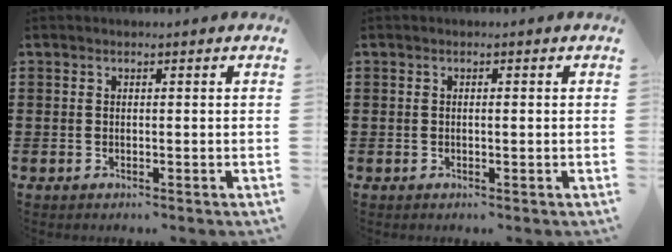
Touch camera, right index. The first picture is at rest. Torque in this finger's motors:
{"motor_torque": [-0.04, 0.04, 0.02, -0.01]}